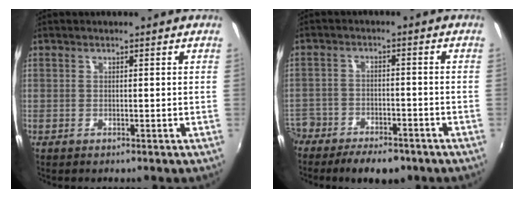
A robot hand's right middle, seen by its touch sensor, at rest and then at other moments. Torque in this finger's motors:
{"motor_torque": [-0.14, -0.52, -0.01, 0.02]}